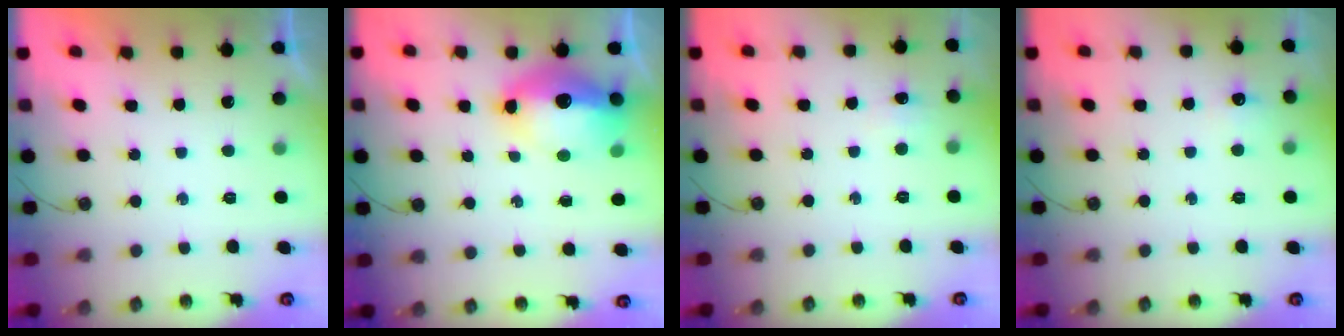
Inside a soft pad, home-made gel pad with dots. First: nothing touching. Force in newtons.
{"total": 15.3, "press": 15.2, "slide": 1.6}
{"total": 5.1, "press": 5.1, "slide": 0.7}
{"total": 5.6, "press": 5.6, "slide": 0.8}